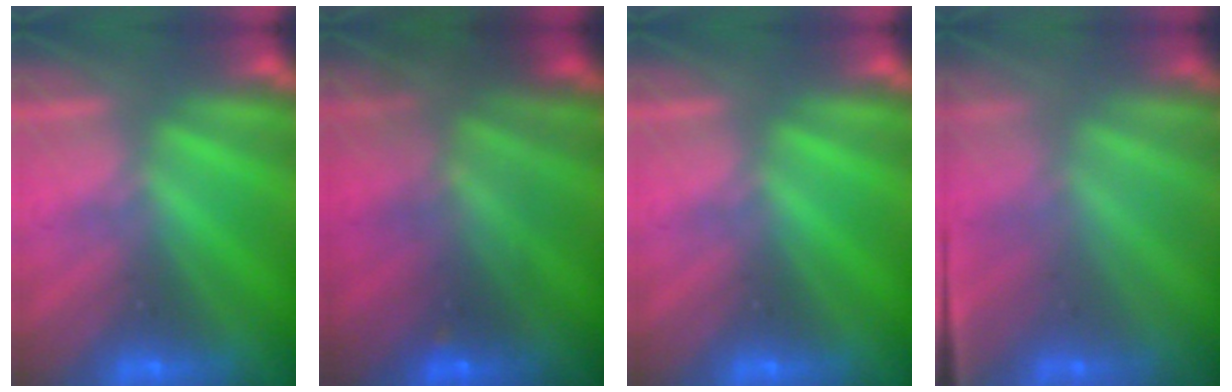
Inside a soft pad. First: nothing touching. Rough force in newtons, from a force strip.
{"total": 7.6}
{"total": 0.0}
{"total": 1.1}